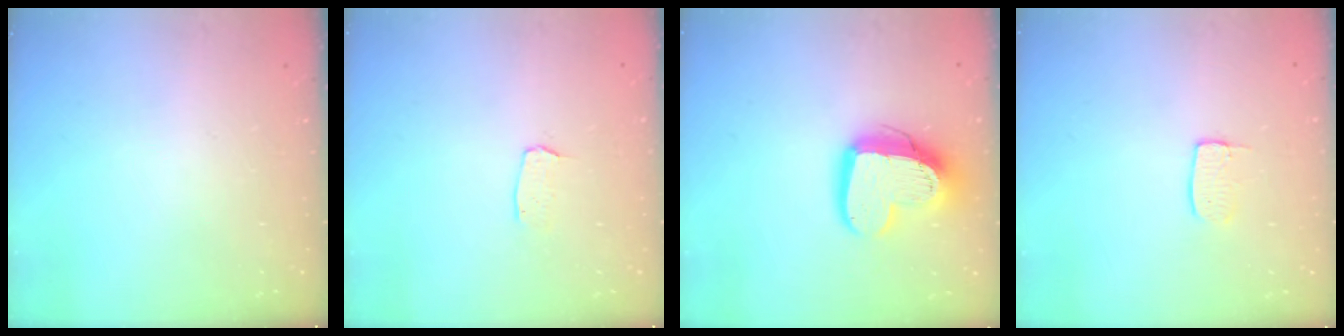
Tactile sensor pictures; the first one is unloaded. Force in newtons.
{"total": 2.9, "press": 2.9, "slide": 0.2}
{"total": 15.6, "press": 15.5, "slide": 1.6}
{"total": 4.8, "press": 4.8, "slide": 0.3}